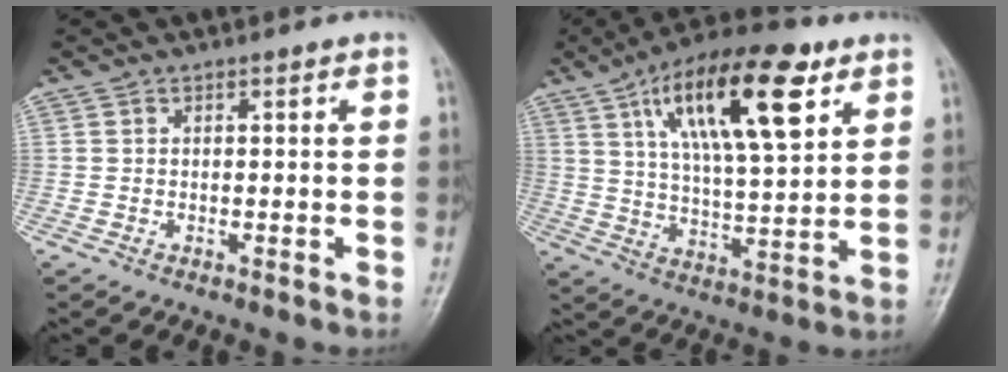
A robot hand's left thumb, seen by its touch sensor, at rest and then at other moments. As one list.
[{"total": 20.2, "force": [9.1, 7.1, 16.6], "torque": [-0.254, -0.021, 0.152]}]